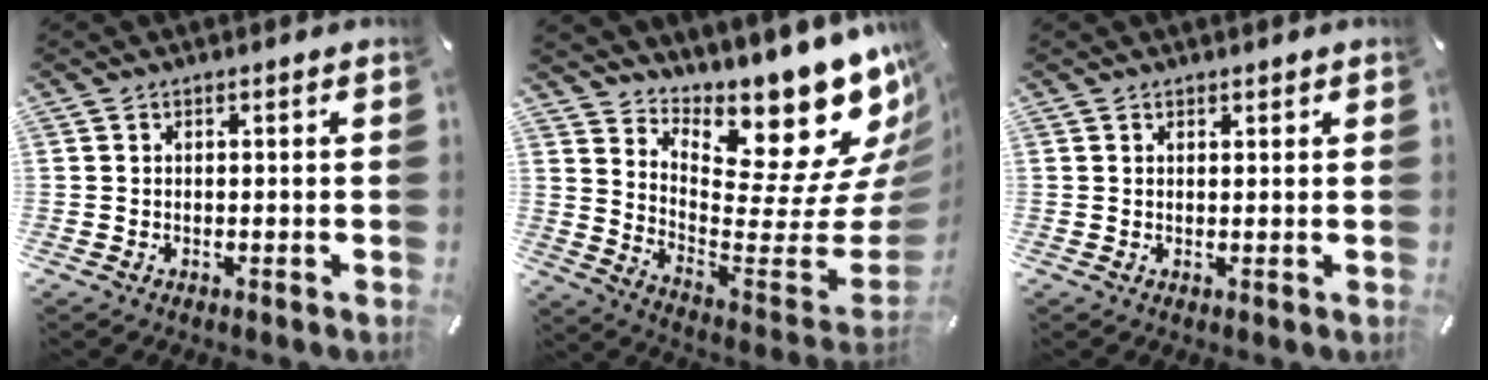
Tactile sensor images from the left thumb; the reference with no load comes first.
{"total": 17.6, "force": [13.0, 5.3, 10.6], "torque": [-0.089, -0.139, 0.201]}
{"total": 0.8, "force": [0.7, 0.4, 0.2], "torque": [-0.003, 0.000, 0.014]}